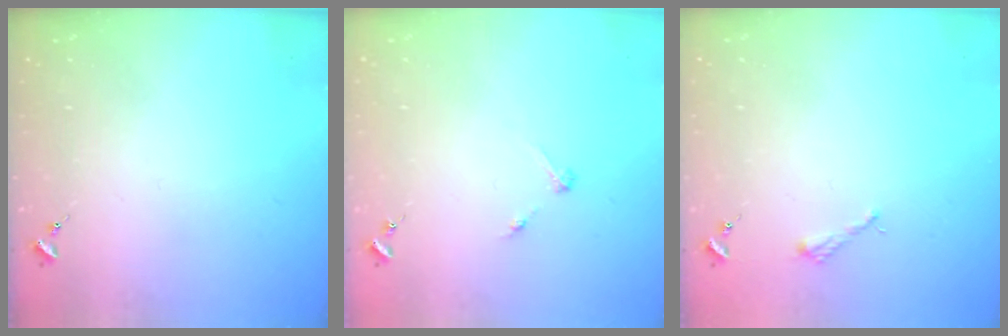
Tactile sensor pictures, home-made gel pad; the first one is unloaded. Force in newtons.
{"total": 2.7, "press": 2.7, "slide": 0.3}
{"total": 2.2, "press": 2.2, "slide": 0.3}